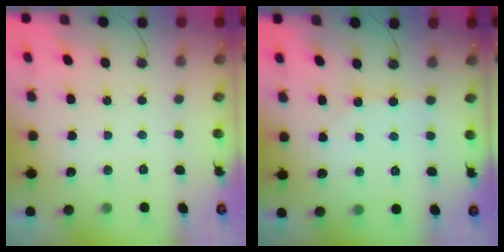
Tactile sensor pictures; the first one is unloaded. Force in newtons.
{"total": 2.3, "press": 2.3, "slide": 0.4}